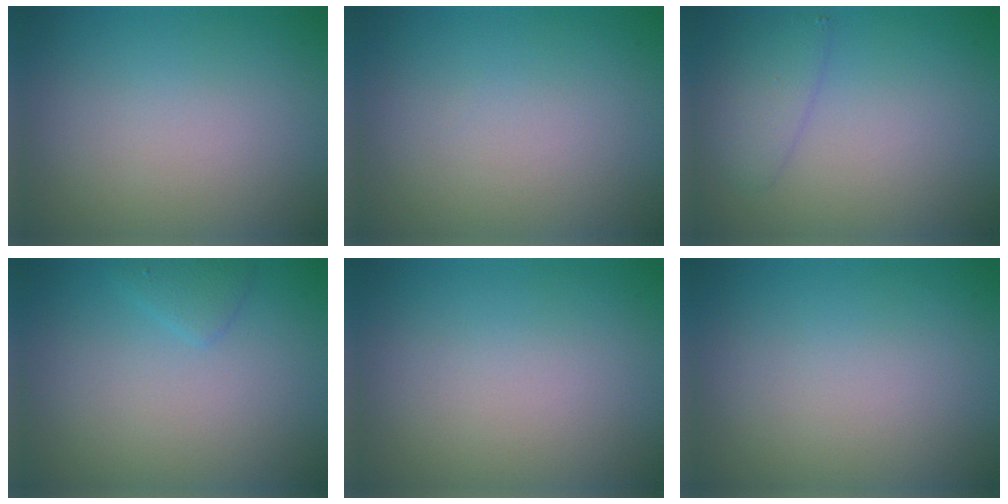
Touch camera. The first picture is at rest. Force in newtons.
{"total": 0.0}
{"total": 2.3, "press": 2.3, "slide": 0.1}
{"total": 1.2, "press": 1.2, "slide": 0.0}
{"total": 0.0}
{"total": 0.0}